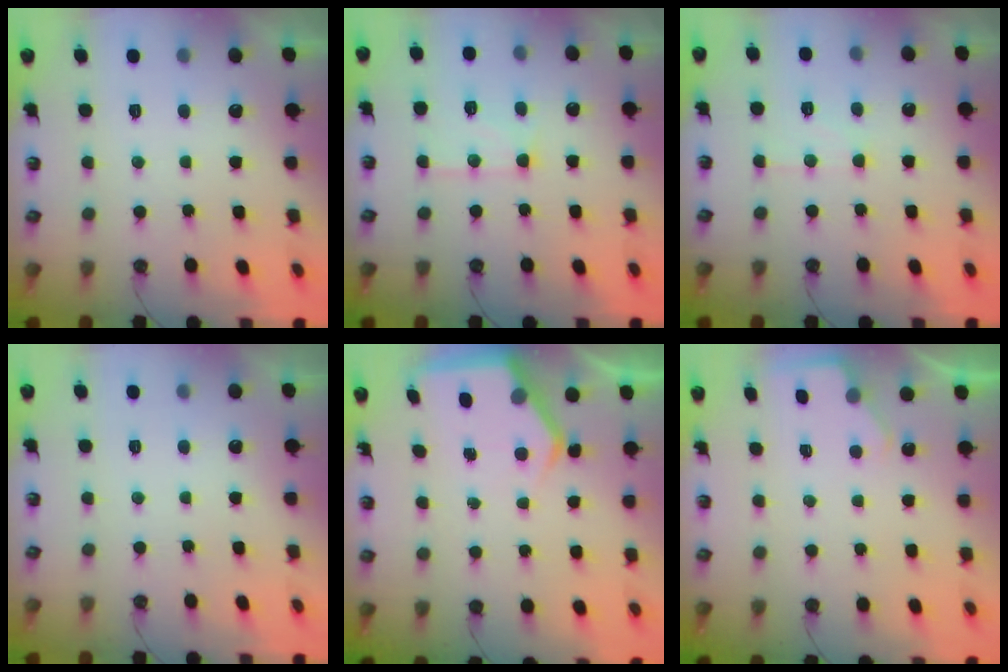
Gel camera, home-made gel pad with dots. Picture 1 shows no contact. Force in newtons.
{"total": 11.4, "press": 11.4, "slide": 1.0}
{"total": 7.6, "press": 7.6, "slide": 0.6}
{"total": 0.0}
{"total": 6.2, "press": 6.2, "slide": 0.2}
{"total": 2.7, "press": 2.7, "slide": 0.4}